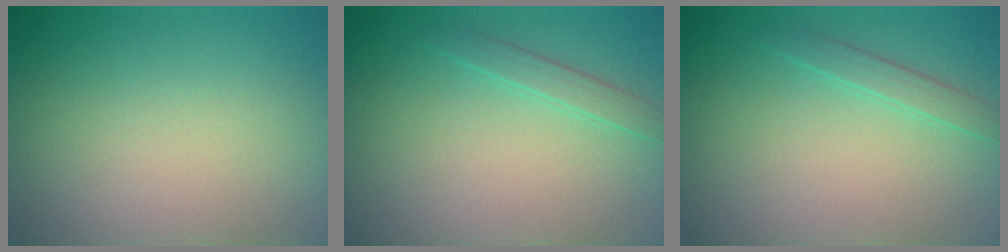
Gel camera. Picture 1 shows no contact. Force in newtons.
{"total": 1.3, "press": 1.3, "slide": 0.1}
{"total": 1.3, "press": 1.3, "slide": 0.1}